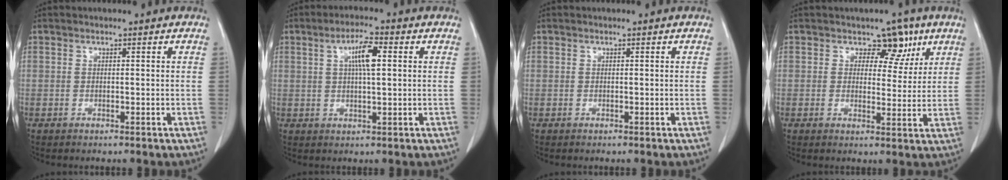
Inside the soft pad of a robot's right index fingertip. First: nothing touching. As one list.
[{"total": 5.6, "force": [1.5, 0.9, 5.3], "torque": [-0.096, 0.007, 0.026]}, {"total": 0.0}, {"total": 5.3, "force": [3.0, 3.6, 2.4], "torque": [-0.013, 0.002, 0.037]}]